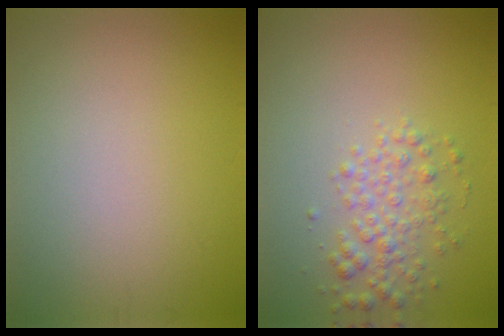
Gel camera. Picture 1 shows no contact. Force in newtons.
{"total": 2.8, "press": 2.8, "slide": 0.1}